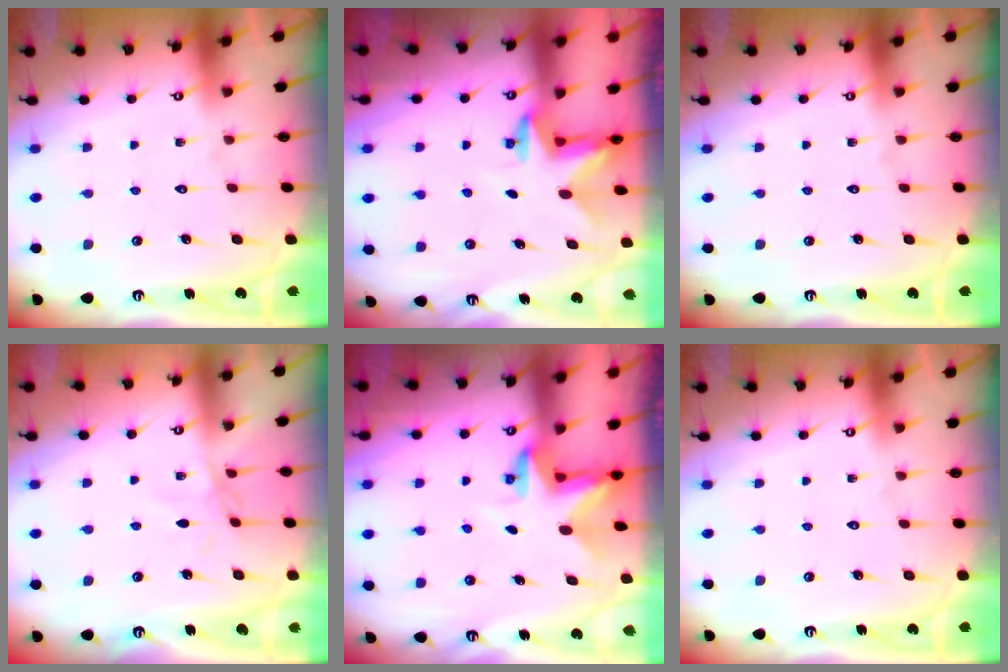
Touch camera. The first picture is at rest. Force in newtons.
{"total": 2.3, "press": 2.3, "slide": 0.4}
{"total": 0.0}
{"total": 2.0, "press": 1.9, "slide": 0.4}
{"total": 2.9, "press": 2.9, "slide": 0.2}
{"total": 0.0}